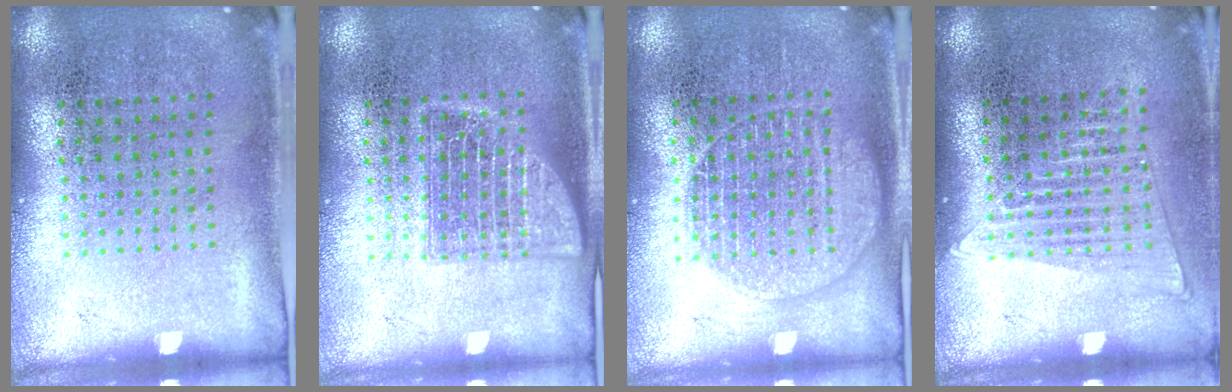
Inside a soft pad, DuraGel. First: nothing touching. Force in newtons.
{"total": 2.1, "press": 2.0, "slide": 0.3}
{"total": 1.3, "press": 1.3, "slide": 0.1}
{"total": 1.4, "press": 1.3, "slide": 0.6}